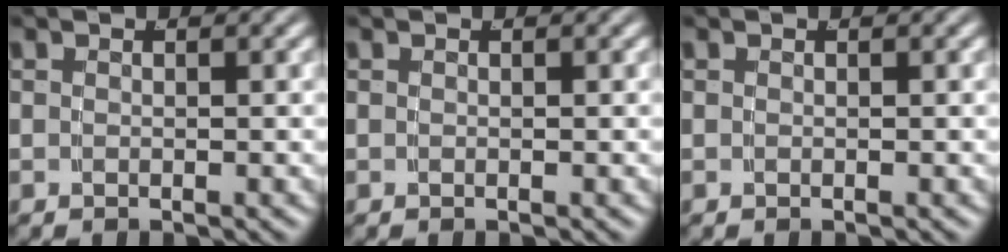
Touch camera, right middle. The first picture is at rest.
{"total": 0.0}
{"total": 0.0}